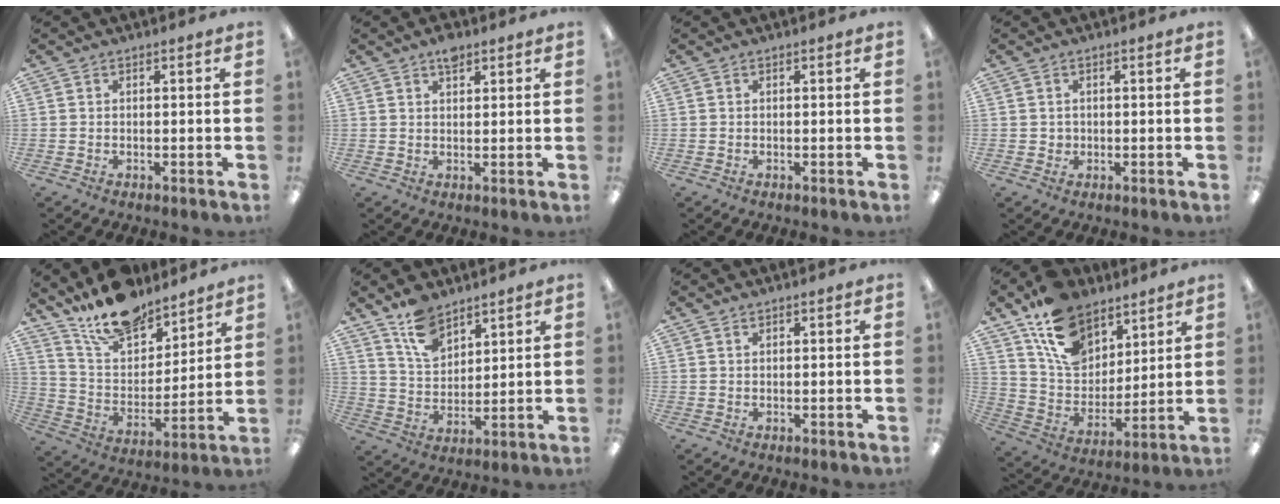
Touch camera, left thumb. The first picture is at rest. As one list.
[{"total": 3.3, "force": [2.4, 1.5, 1.7], "torque": [-0.014, -0.008, 0.038]}, {"total": 0.0}, {"total": 1.3, "force": [0.3, 1.2, 0.3], "torque": [-0.008, 0.005, 0.003]}, {"total": 16.4, "force": [13.9, 6.6, 5.7], "torque": [-0.117, -0.091, 0.255]}, {"total": 10.1, "force": [7.4, 5.5, 4.2], "torque": [-0.083, -0.034, 0.140]}, {"total": 0.7, "force": [0.5, 0.3, 0.3], "torque": [-0.008, 0.002, 0.010]}, {"total": 16.7, "force": [10.4, 10.8, 7.2], "torque": [-0.132, -0.055, 0.201]}]